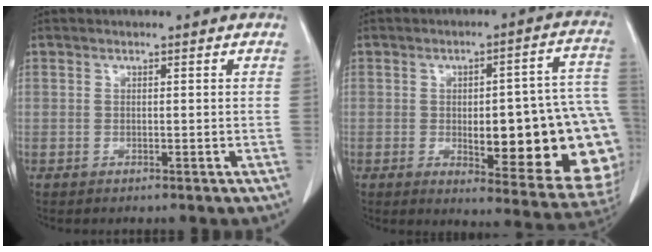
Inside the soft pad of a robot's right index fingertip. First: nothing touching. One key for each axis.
{"total": 22.9, "fx": -3.1, "fy": 5.8, "fz": 21.9, "tx": -0.188, "ty": 0.023, "tz": -0.013}